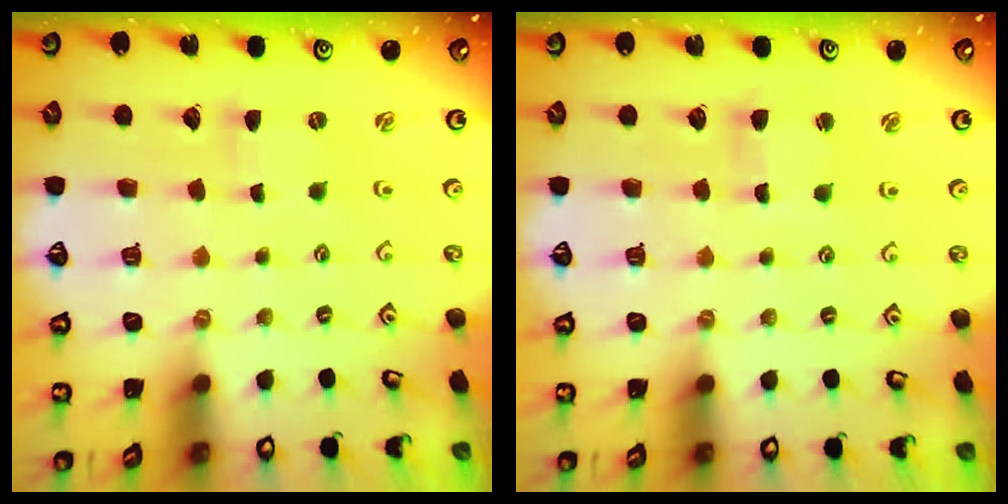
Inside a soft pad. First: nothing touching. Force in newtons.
{"total": 2.2, "press": 2.2, "slide": 0.3}